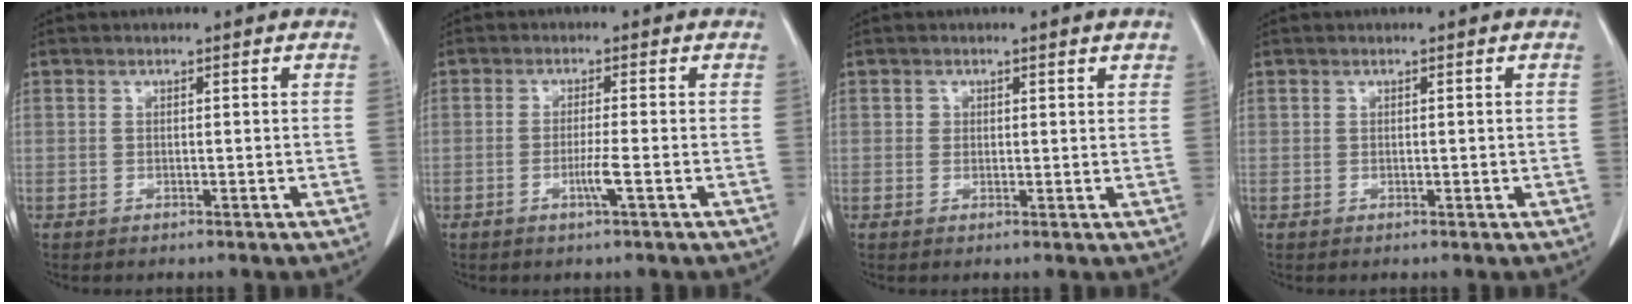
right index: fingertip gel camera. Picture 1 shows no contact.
{"total": 2.8, "force": [-1.0, -0.5, 2.6], "torque": [-0.049, -0.004, -0.018]}
{"total": 1.5, "force": [0.9, 1.2, 0.6], "torque": [0.003, 0.000, 0.006]}
{"total": 0.7, "force": [0.5, 0.4, 0.1], "torque": [0.008, 0.001, 0.010]}